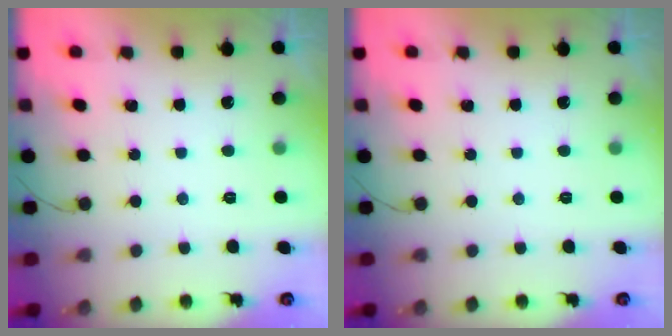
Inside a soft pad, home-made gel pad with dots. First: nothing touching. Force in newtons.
{"total": 0.0}